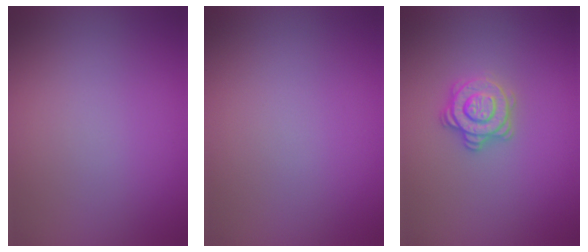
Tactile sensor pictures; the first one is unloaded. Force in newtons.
{"total": 0.0}
{"total": 2.8, "press": 2.6, "slide": 1.0}